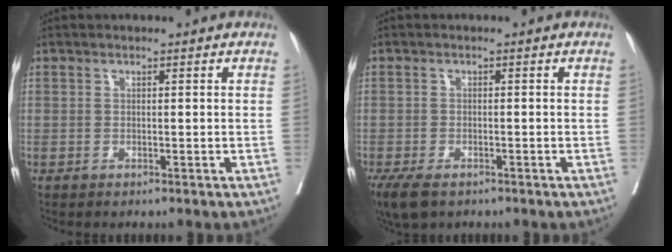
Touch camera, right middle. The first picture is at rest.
{"total": 5.6, "force": [-3.8, 2.6, 3.2], "torque": [-0.062, -0.013, -0.064]}